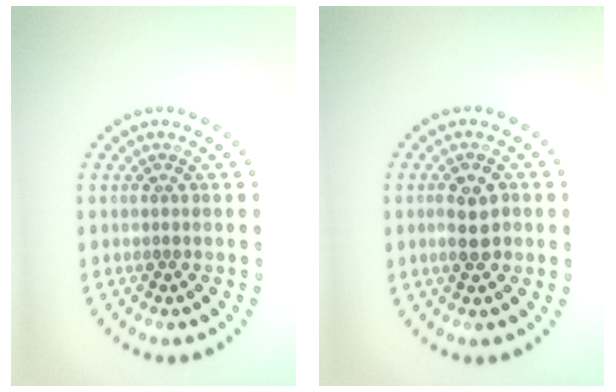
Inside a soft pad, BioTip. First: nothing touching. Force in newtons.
{"total": 2.6, "press": 2.6, "slide": 0.2}